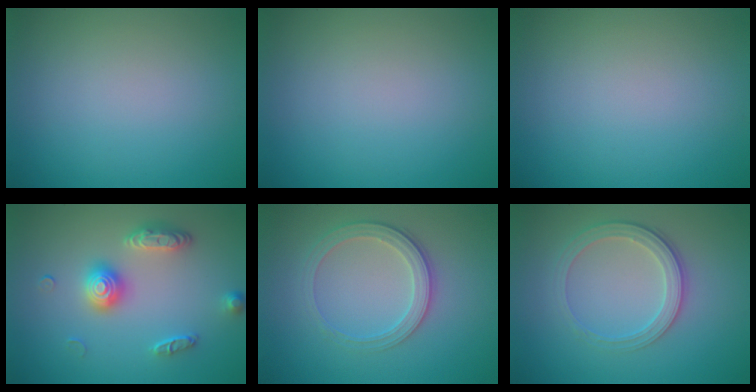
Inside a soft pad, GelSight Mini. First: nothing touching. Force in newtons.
{"total": 0.0}
{"total": 0.0}
{"total": 3.1, "press": 2.9, "slide": 1.0}
{"total": 2.8, "press": 2.7, "slide": 0.9}
{"total": 2.8, "press": 2.7, "slide": 0.9}